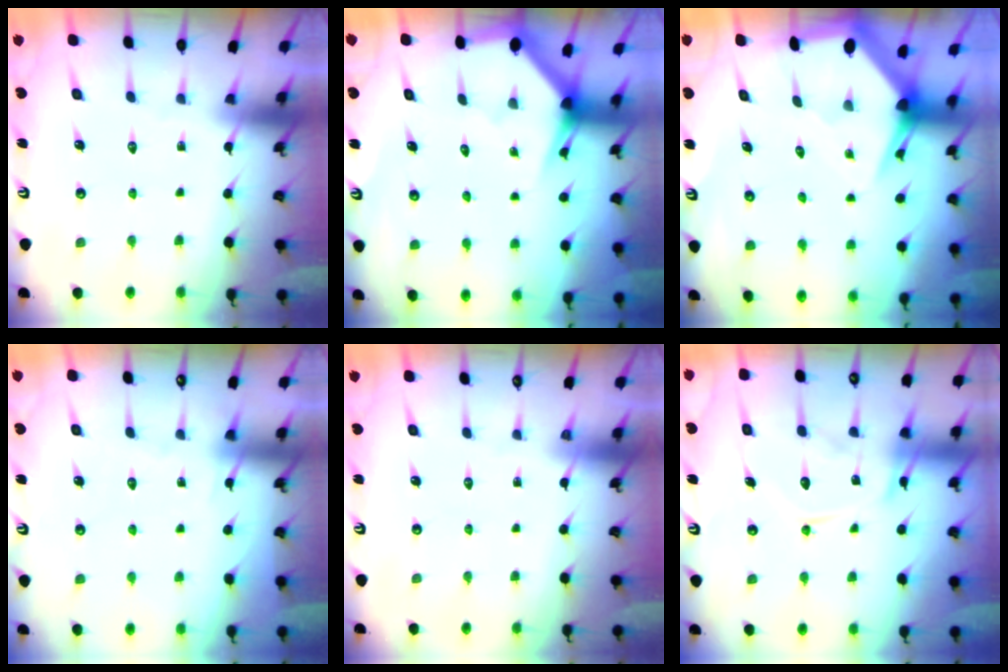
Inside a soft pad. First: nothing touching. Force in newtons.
{"total": 3.1, "press": 3.1, "slide": 0.1}
{"total": 3.3, "press": 3.3, "slide": 0.4}
{"total": 3.9, "press": 3.9, "slide": 0.5}
{"total": 0.0}
{"total": 15.6, "press": 15.5, "slide": 1.2}